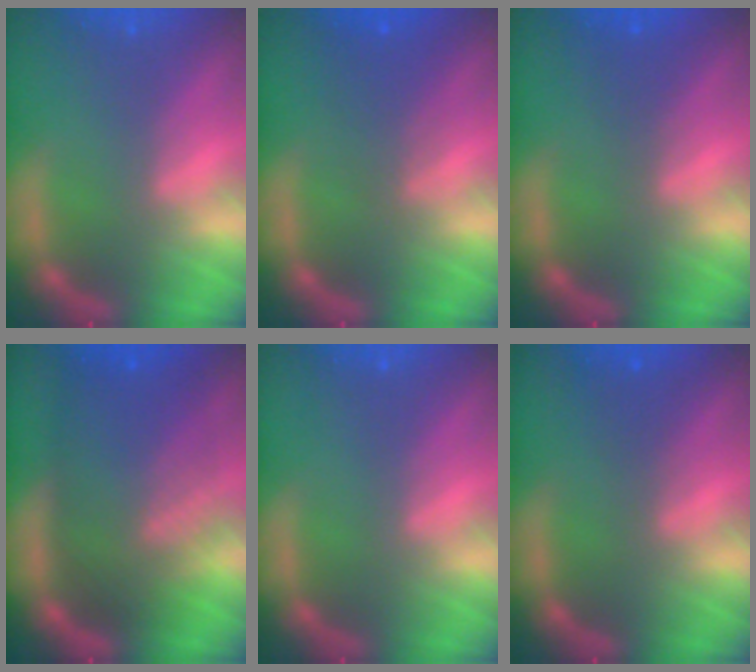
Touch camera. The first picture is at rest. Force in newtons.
{"total": 3.0}
{"total": 1.5}
{"total": 10.0}
{"total": 0.0}
{"total": 1.4}